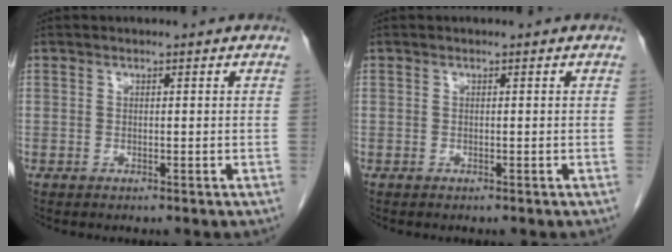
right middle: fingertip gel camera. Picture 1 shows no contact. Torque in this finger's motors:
{"motor_torque": [-0.16, 0.24, -0.06, 0.00]}